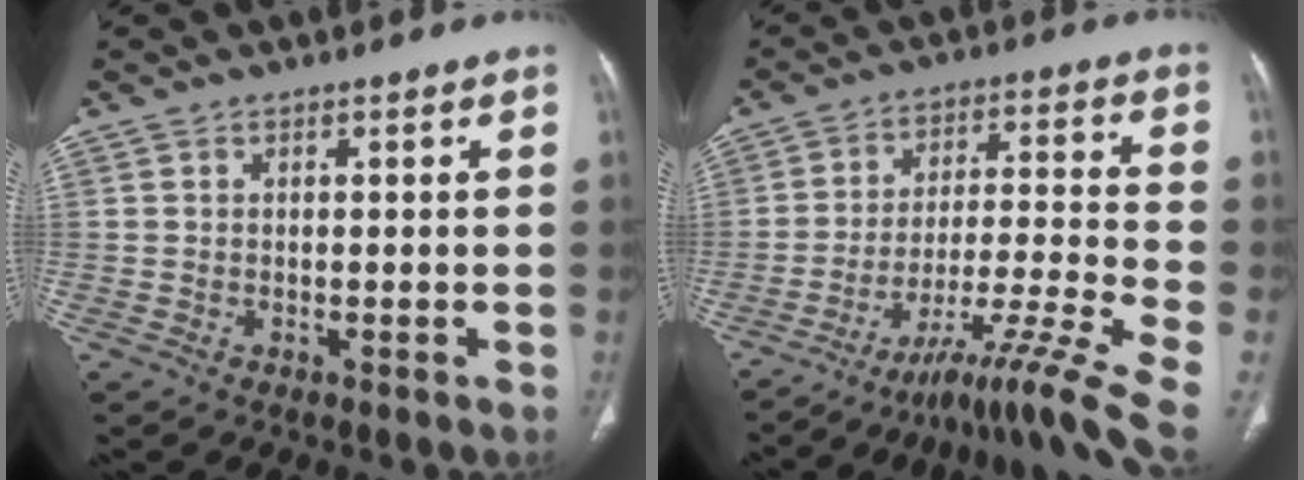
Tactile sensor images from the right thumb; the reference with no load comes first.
{"total": 13.2, "force": [-10.4, -1.0, 8.0], "torque": [-0.140, 0.083, -0.168]}